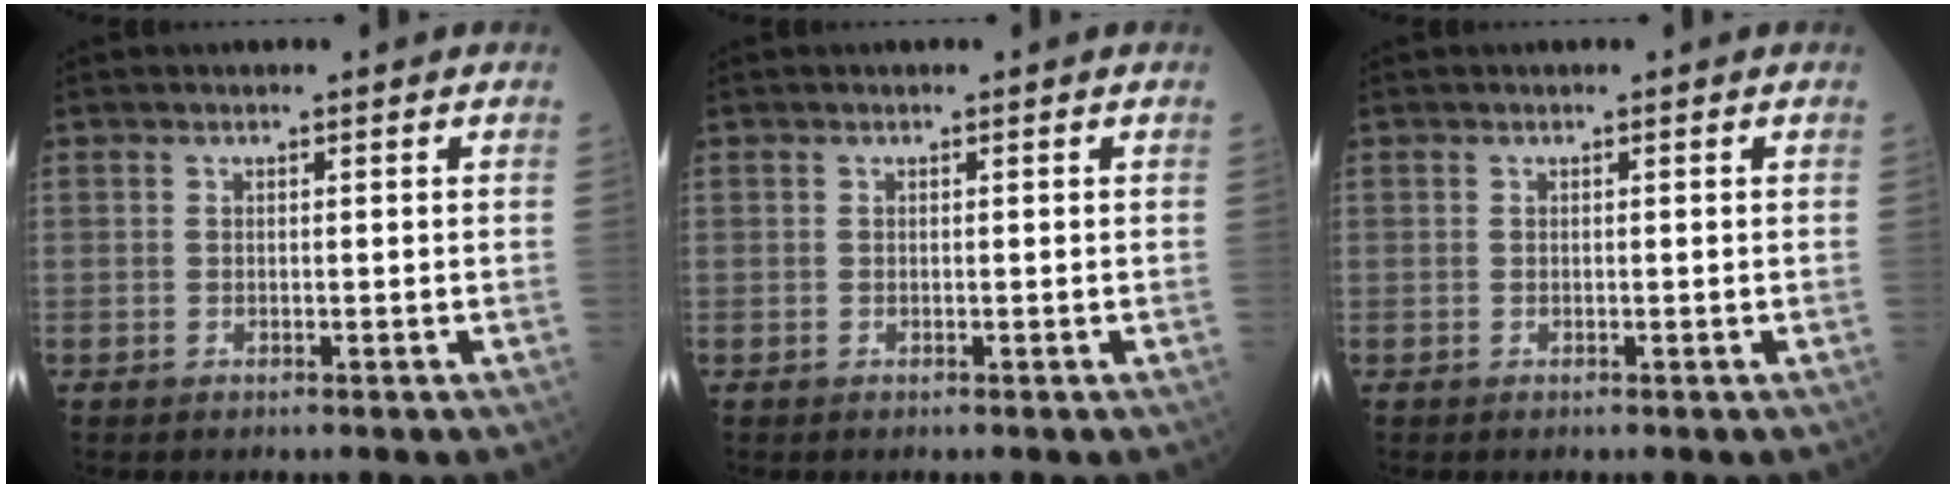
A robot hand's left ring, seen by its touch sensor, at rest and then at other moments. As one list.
[{"total": 0.0}, {"total": 0.0}]